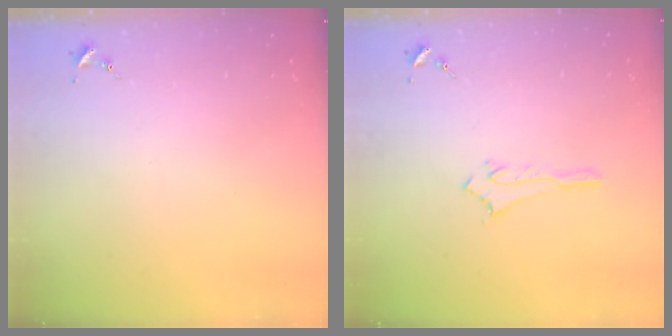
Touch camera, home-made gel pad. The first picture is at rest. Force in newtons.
{"total": 2.9, "press": 2.9, "slide": 0.2}